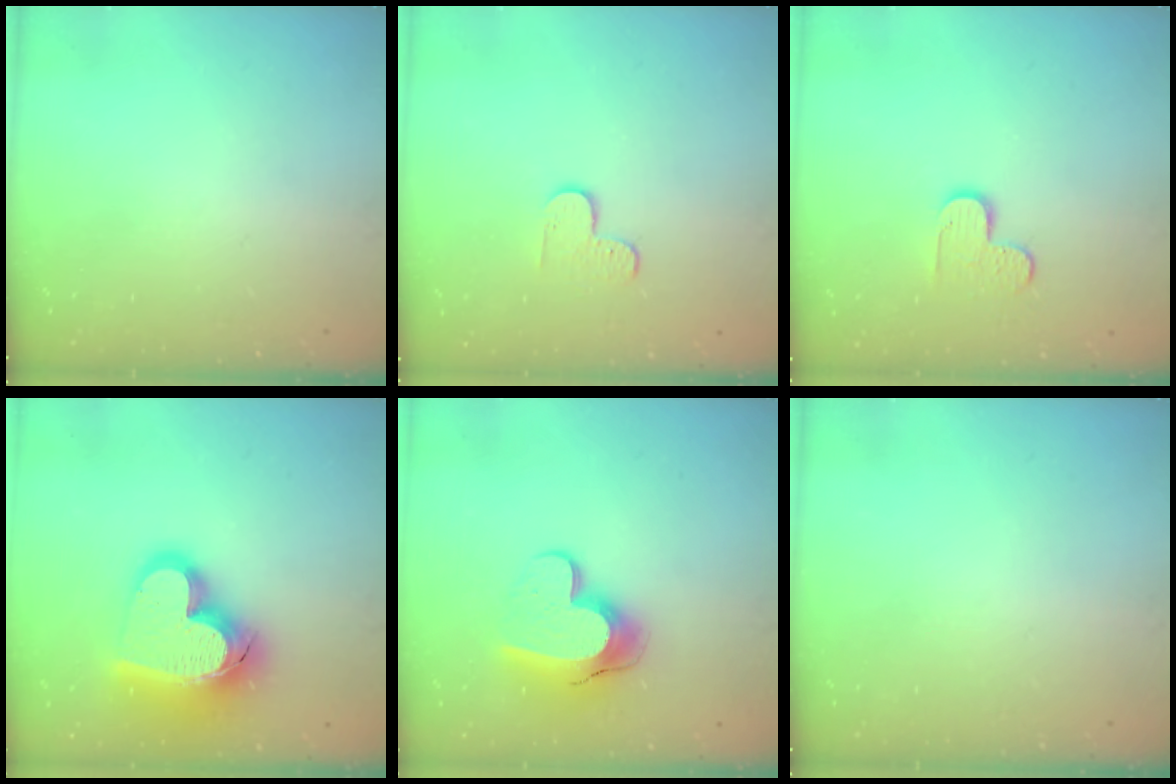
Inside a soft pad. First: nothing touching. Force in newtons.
{"total": 3.5, "press": 3.5, "slide": 0.4}
{"total": 4.9, "press": 4.9, "slide": 0.2}
{"total": 23.0, "press": 22.9, "slide": 2.3}
{"total": 13.1, "press": 13.0, "slide": 1.2}
{"total": 0.0}